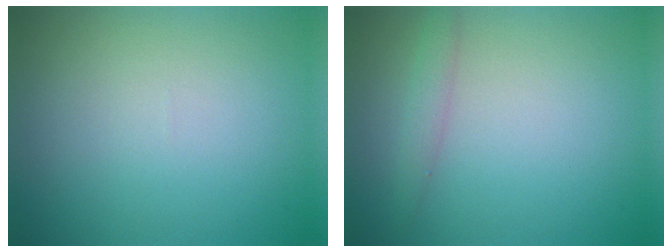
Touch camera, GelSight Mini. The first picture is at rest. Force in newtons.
{"total": 1.4, "press": 1.4, "slide": 0.1}